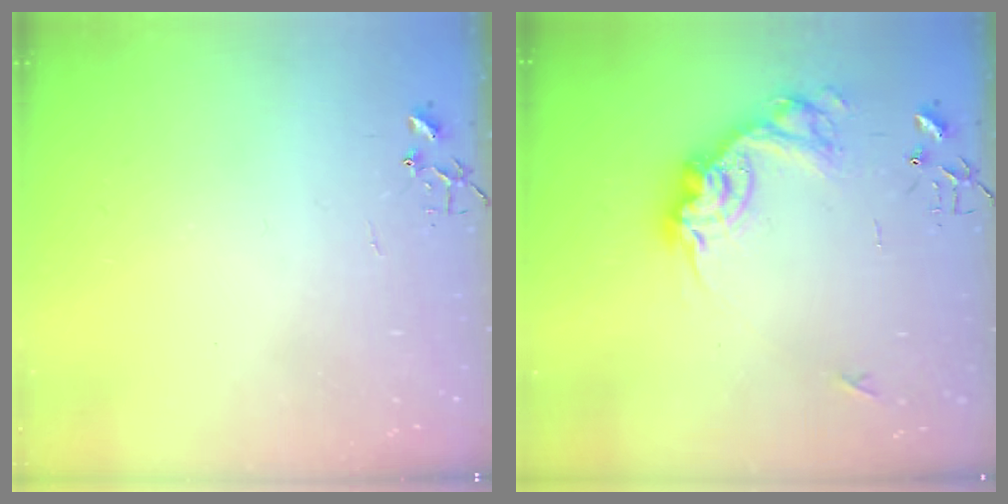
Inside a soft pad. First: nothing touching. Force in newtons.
{"total": 17.6, "press": 17.6, "slide": 1.0}